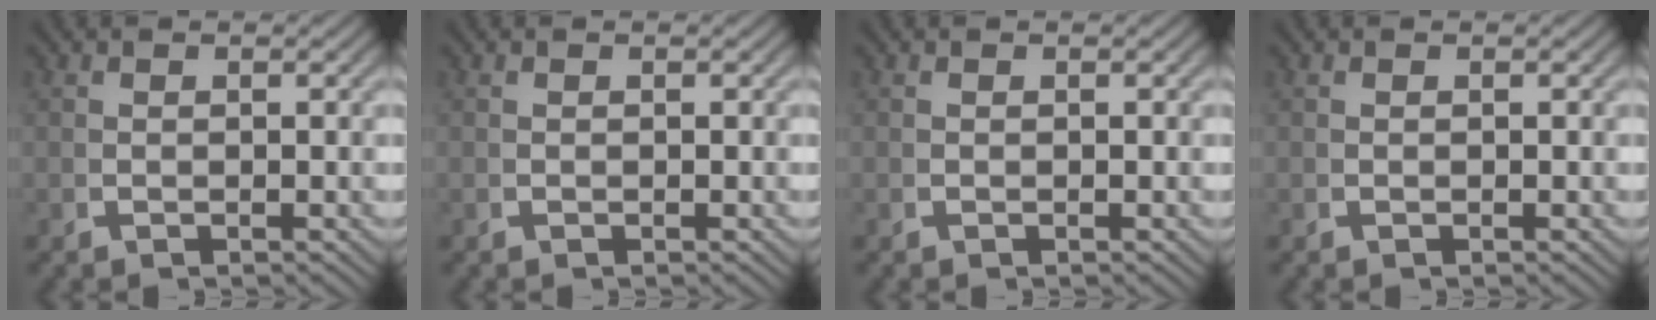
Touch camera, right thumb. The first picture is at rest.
{"total": 0.0}
{"total": 0.0}
{"total": 0.0}